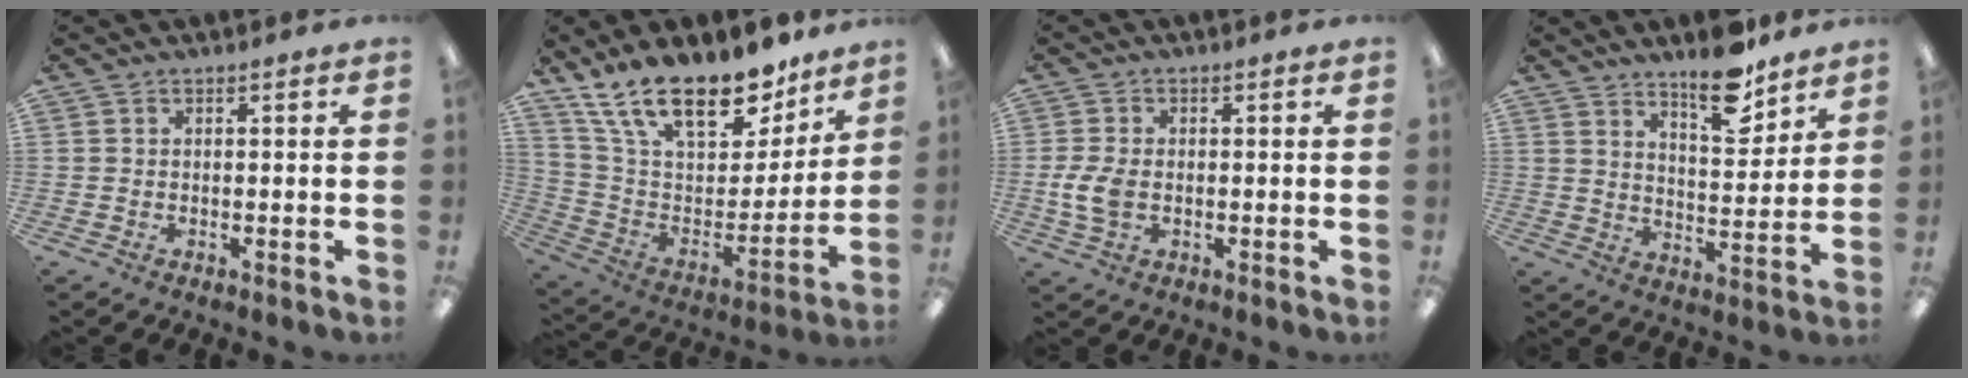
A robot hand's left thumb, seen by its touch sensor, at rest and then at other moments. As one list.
[{"total": 22.2, "force": [16.2, 9.6, 11.8], "torque": [-0.213, -0.105, 0.292]}, {"total": 6.0, "force": [-0.7, 3.9, 4.5], "torque": [-0.109, -0.003, -0.017]}, {"total": 12.7, "force": [10.0, 4.5, 6.5], "torque": [-0.083, -0.065, 0.172]}]